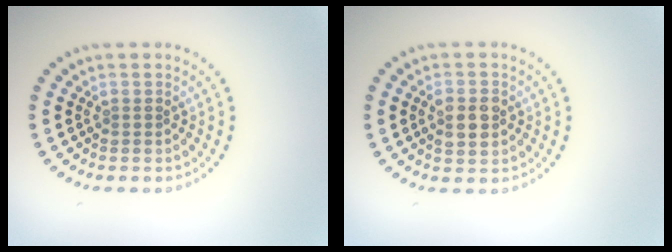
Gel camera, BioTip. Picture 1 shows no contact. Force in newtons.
{"total": 2.5, "press": 2.5, "slide": 0.2}